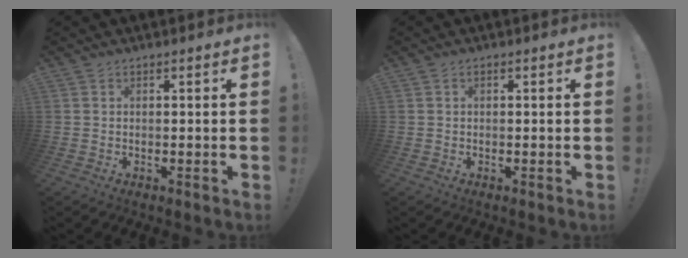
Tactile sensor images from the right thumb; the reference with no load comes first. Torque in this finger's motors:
{"motor_torque": [-0.07, -0.19, 0.06, -0.05, 0.06]}